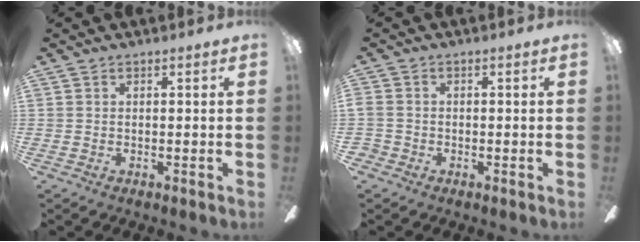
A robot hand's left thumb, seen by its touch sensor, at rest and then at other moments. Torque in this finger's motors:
{"motor_torque": [-0.09, 0.25, 0.04, 0.00, 0.06]}